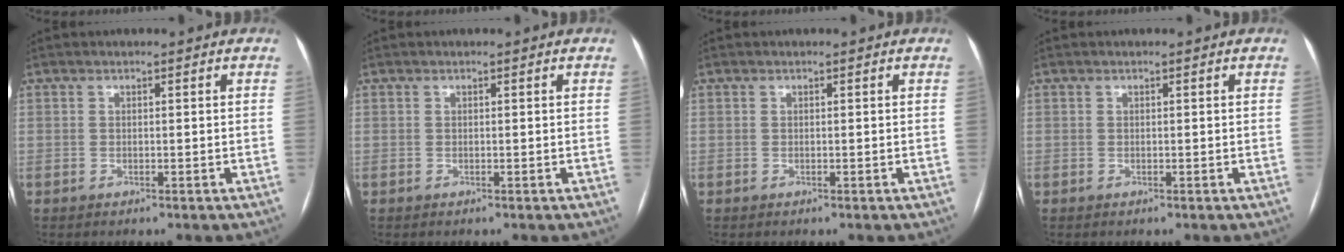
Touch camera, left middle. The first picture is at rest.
{"total": 0.0}
{"total": 0.0}
{"total": 0.0}